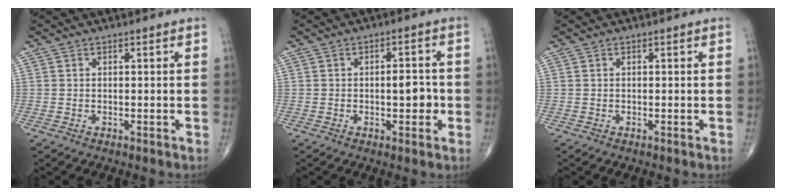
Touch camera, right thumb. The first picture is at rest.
{"total": 5.1, "force": [-0.8, 2.4, 4.4], "torque": [-0.045, 0.007, -0.014]}
{"total": 0.0}